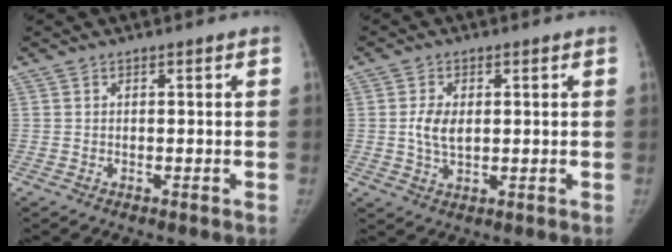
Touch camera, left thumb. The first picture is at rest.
{"total": 5.0, "force": [0.4, 3.0, 4.0], "torque": [-0.076, -0.001, 0.011]}